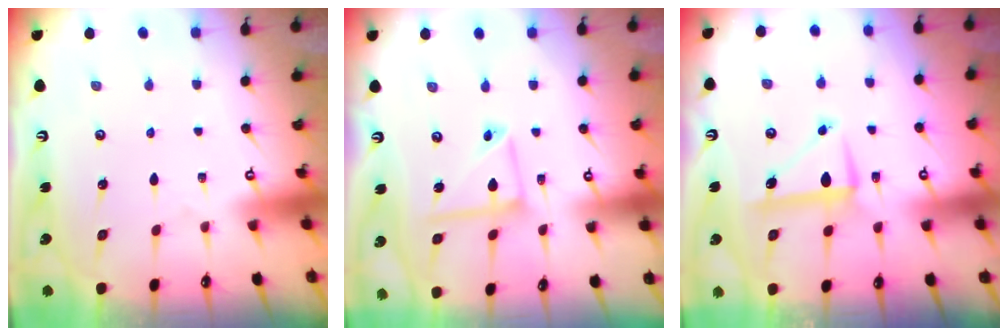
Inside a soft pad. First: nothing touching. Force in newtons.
{"total": 9.4, "press": 9.4, "slide": 0.8}
{"total": 7.2, "press": 7.1, "slide": 1.0}